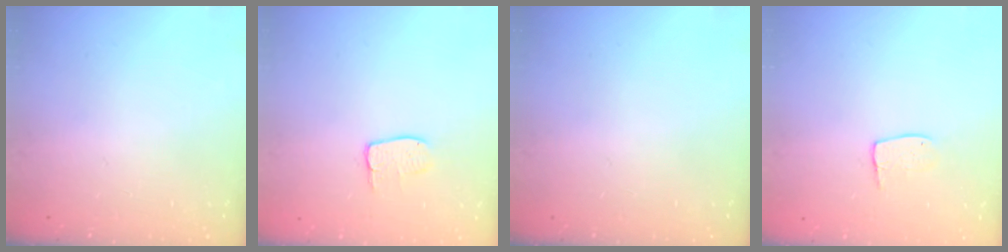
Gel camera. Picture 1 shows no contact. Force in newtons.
{"total": 6.3, "press": 6.3, "slide": 0.2}
{"total": 0.0}
{"total": 5.9, "press": 5.9, "slide": 0.4}